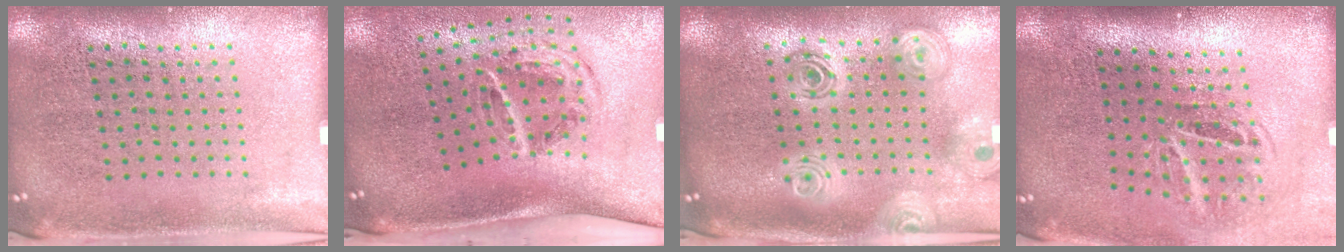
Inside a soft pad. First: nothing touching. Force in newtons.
{"total": 2.2, "press": 1.2, "slide": 1.8}
{"total": 2.4, "press": 1.9, "slide": 1.5}
{"total": 1.8, "press": 1.2, "slide": 1.3}